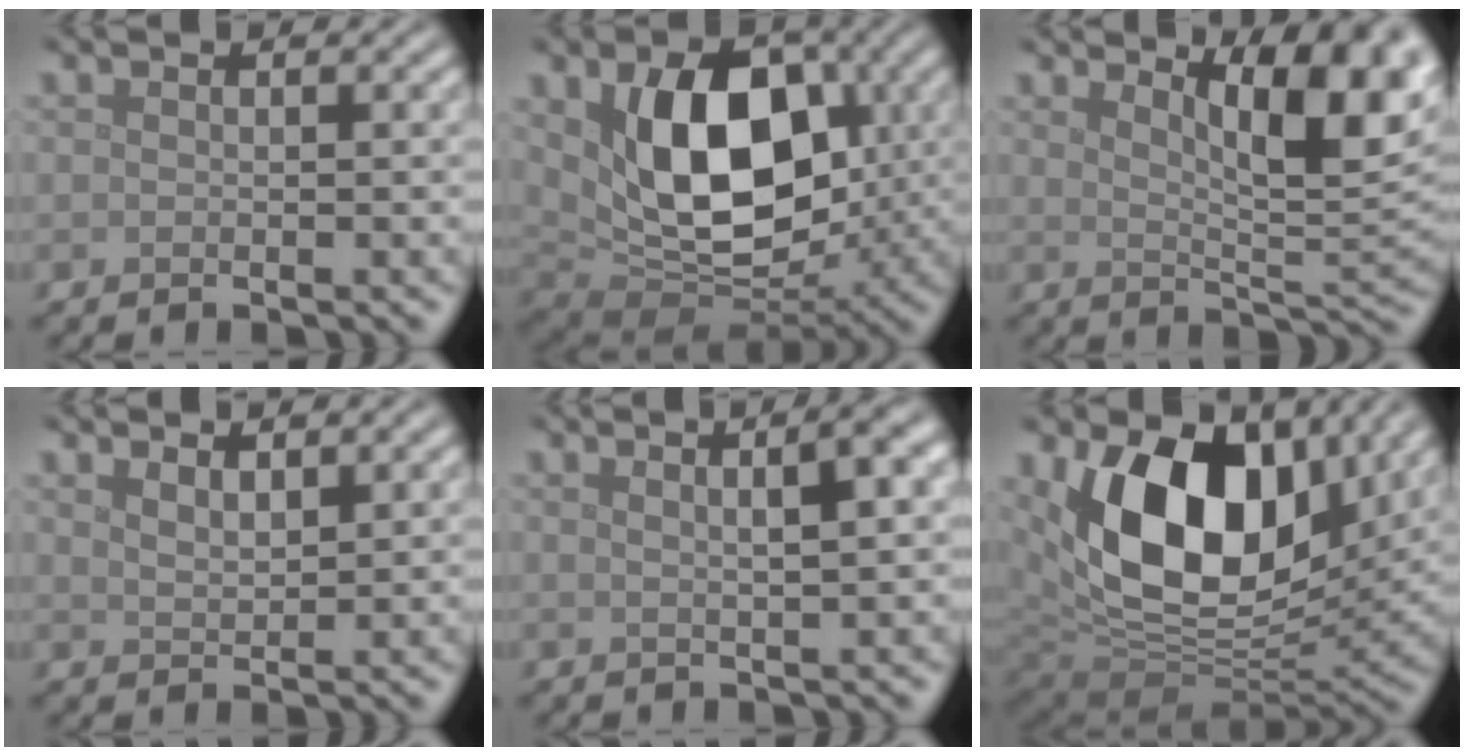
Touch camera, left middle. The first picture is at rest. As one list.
[{"total": 10.9, "force": [1.7, 6.9, 8.3], "torque": [-0.139, -0.022, 0.035]}, {"total": 8.5, "force": [4.0, 2.5, 7.1], "torque": [-0.098, 0.004, 0.066]}, {"total": 1.7, "force": [1.4, 0.4, 0.7], "torque": [-0.015, -0.003, 0.028]}, {"total": 4.2, "force": [1.5, 1.1, 3.8], "torque": [-0.038, 0.016, 0.015]}, {"total": 15.1, "force": [4.3, 9.5, 10.9], "torque": [-0.182, -0.012, 0.076]}]